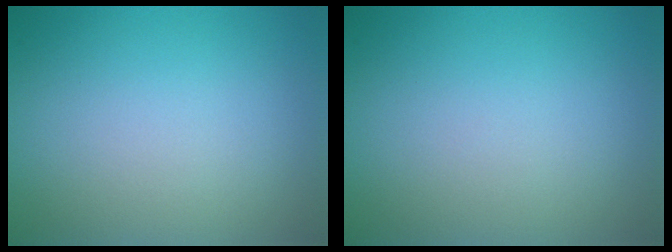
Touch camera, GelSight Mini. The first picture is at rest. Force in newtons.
{"total": 0.0}